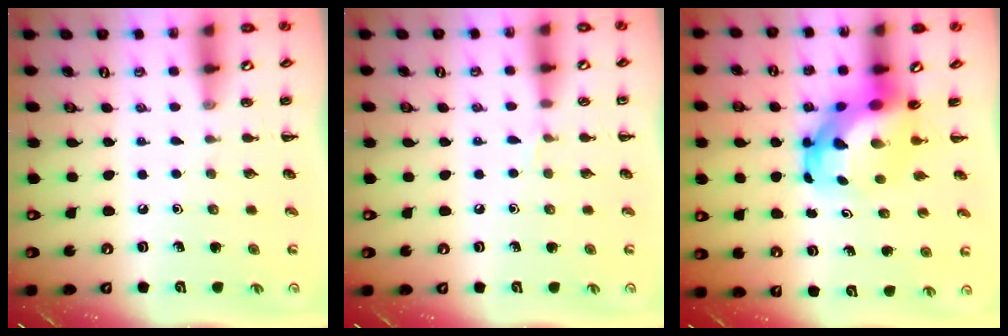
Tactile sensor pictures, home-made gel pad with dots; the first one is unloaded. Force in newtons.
{"total": 3.8, "press": 3.6, "slide": 1.3}
{"total": 6.2, "press": 5.9, "slide": 1.6}